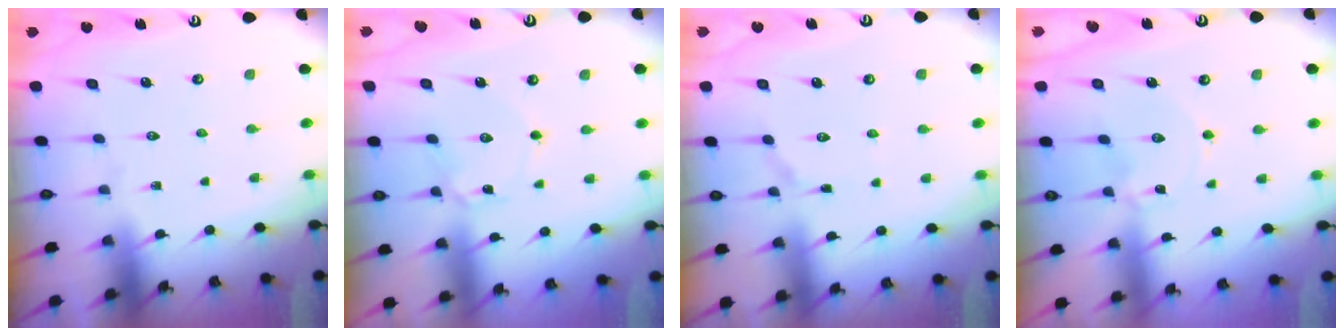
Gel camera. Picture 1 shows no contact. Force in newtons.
{"total": 1.7, "press": 1.7, "slide": 0.1}
{"total": 2.9, "press": 2.9, "slide": 0.3}
{"total": 0.0}